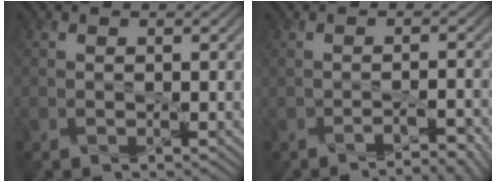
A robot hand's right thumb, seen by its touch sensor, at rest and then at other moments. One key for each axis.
{"total": 3.4, "fx": -2.5, "fy": 0.6, "fz": 2.2, "tx": -0.030, "ty": 0.003, "tz": -0.034}